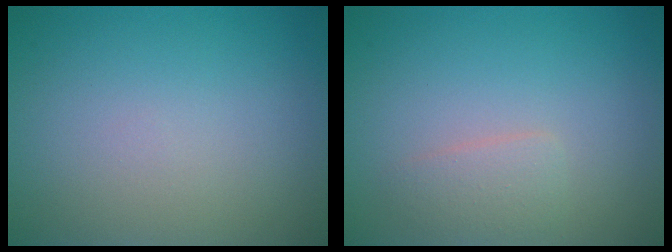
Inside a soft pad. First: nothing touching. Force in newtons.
{"total": 1.6, "press": 1.6, "slide": 0.0}